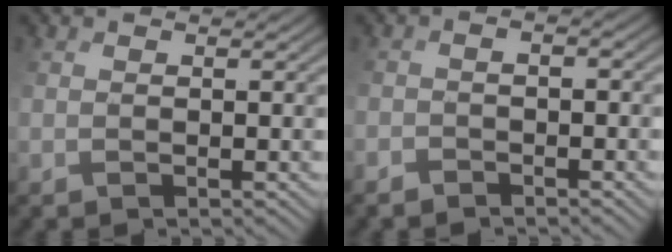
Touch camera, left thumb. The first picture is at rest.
{"total": 2.7, "force": [-2.4, 0.6, 0.9], "torque": [-0.011, 0.001, -0.049]}